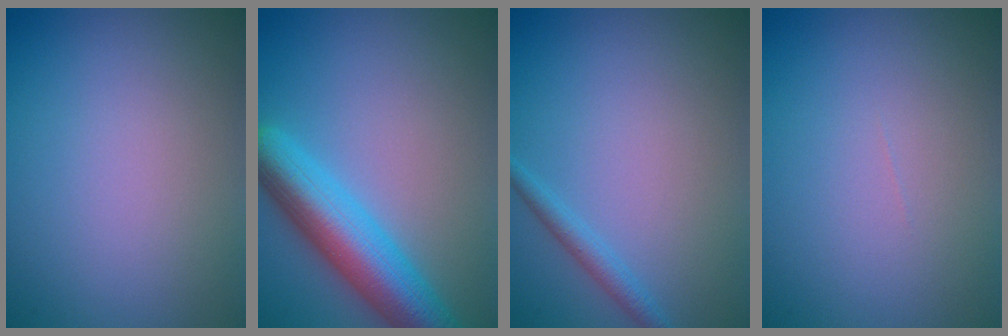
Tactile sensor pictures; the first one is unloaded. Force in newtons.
{"total": 7.5, "press": 7.5, "slide": 0.3}
{"total": 1.5, "press": 1.5, "slide": 0.1}
{"total": 0.0}